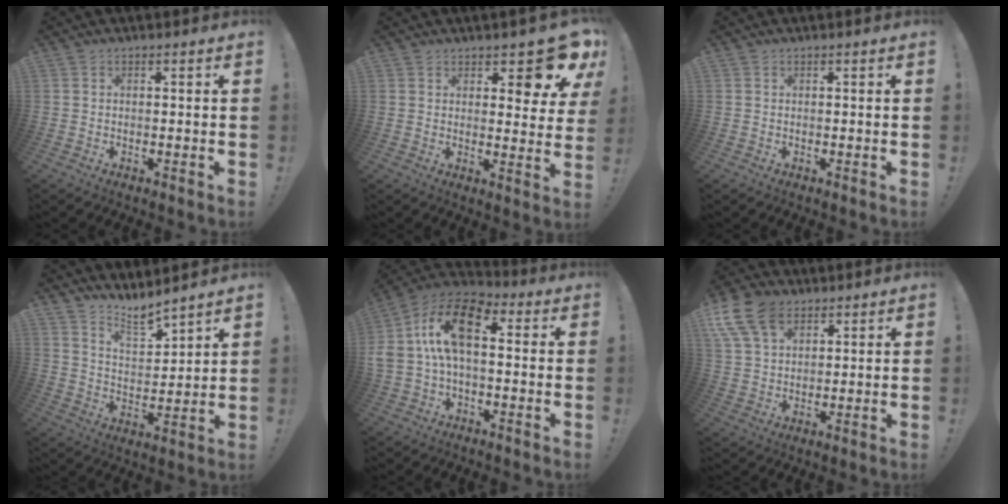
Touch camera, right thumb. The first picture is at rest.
{"total": 9.8, "force": [6.8, 3.1, 6.4], "torque": [-0.072, -0.057, 0.117]}
{"total": 0.5, "force": [-0.1, 0.5, 0.0], "torque": [0.001, 0.000, -0.002]}
{"total": 8.3, "force": [7.9, 1.5, 2.1], "torque": [-0.038, -0.070, 0.145]}
{"total": 16.2, "force": [2.6, 8.9, 13.3], "torque": [-0.256, 0.015, 0.048]}
{"total": 13.4, "force": [7.1, 8.5, 7.6], "torque": [-0.152, -0.027, 0.137]}